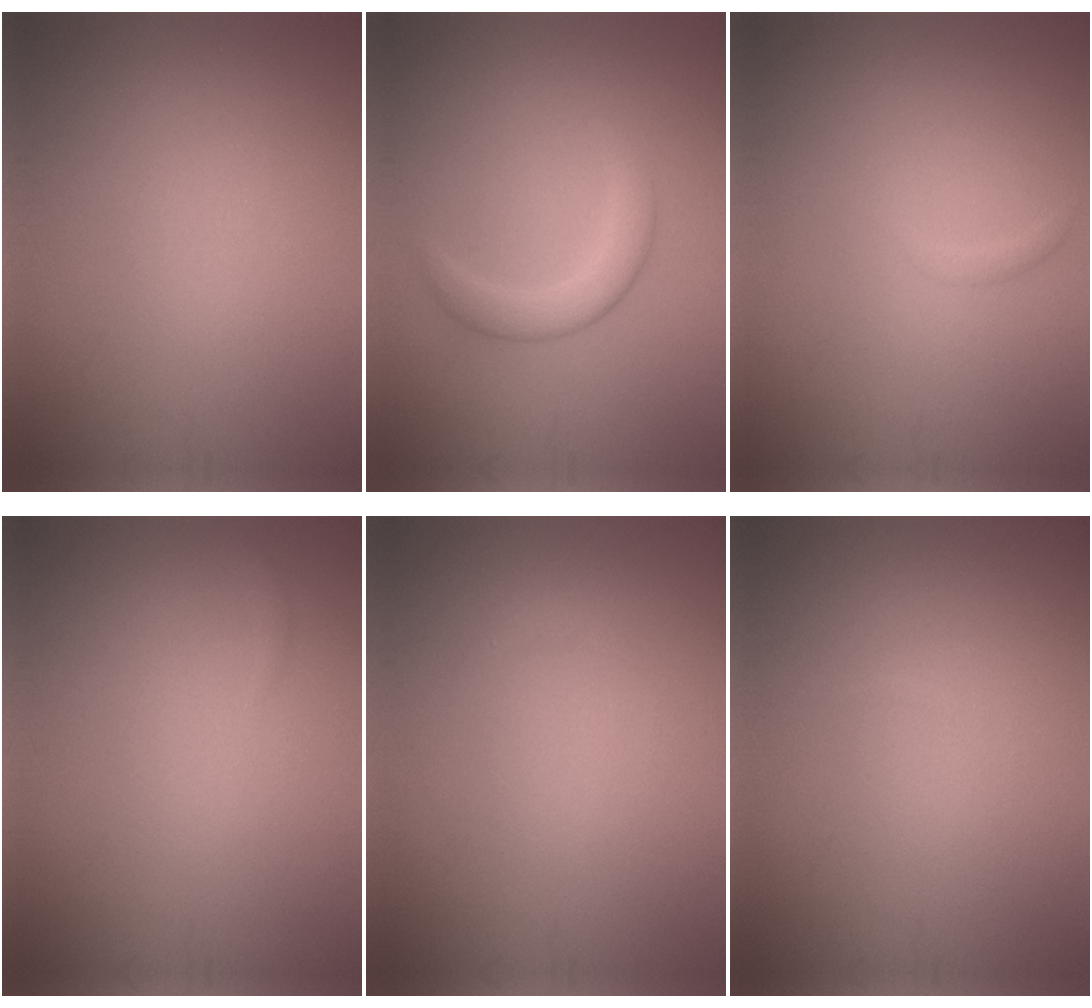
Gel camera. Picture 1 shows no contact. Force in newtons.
{"total": 2.5, "press": 2.5, "slide": 0.1}
{"total": 0.6, "press": 0.6, "slide": 0.1}
{"total": 0.5, "press": 0.5, "slide": 0.0}
{"total": 0.5, "press": 0.5, "slide": 0.1}
{"total": 0.0}